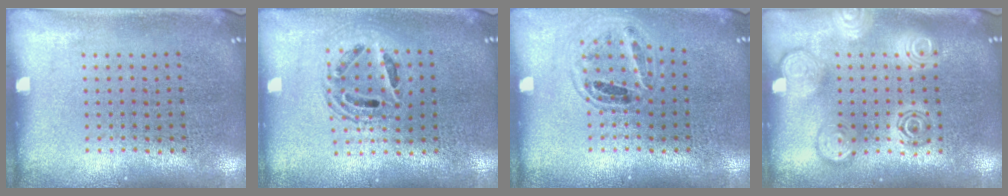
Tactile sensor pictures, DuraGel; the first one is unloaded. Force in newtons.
{"total": 1.3, "press": 1.2, "slide": 0.5}
{"total": 1.0, "press": 1.0, "slide": 0.1}
{"total": 2.8, "press": 2.8, "slide": 0.4}